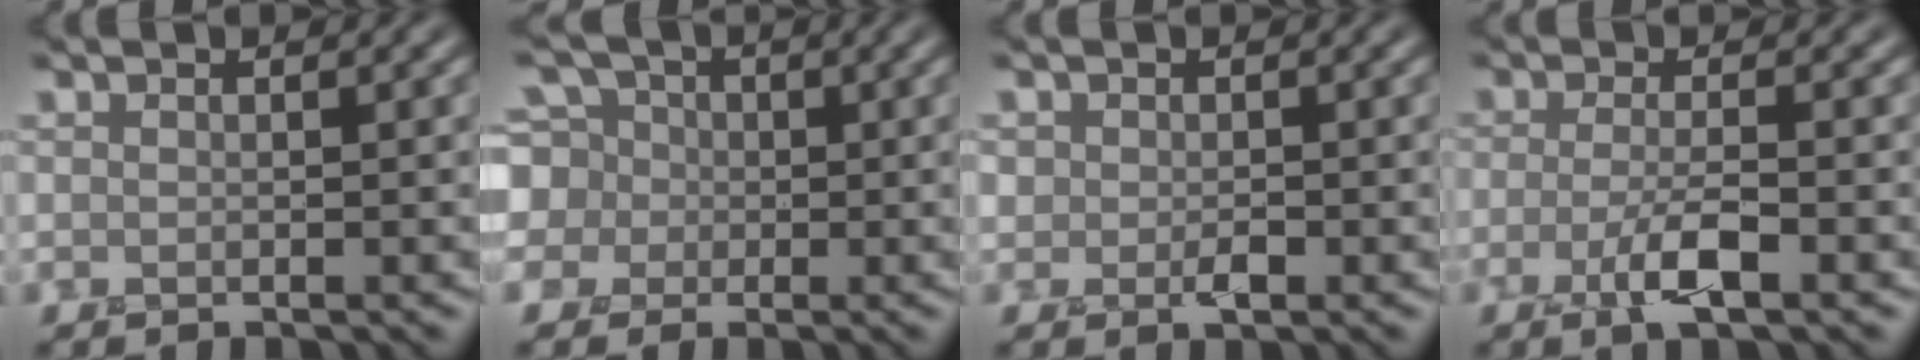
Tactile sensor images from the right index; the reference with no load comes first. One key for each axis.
{"total": 7.3, "fx": 1.3, "fy": 6.8, "fz": 2.1, "tx": -0.053, "ty": 0.043, "tz": -0.008}
{"total": 1.5, "fx": -0.4, "fy": 1.2, "fz": 0.8, "tx": -0.017, "ty": 0.000, "tz": -0.006}
{"total": 2.9, "fx": -1.4, "fy": 0.7, "fz": 2.5, "tx": -0.055, "ty": 0.002, "tz": -0.030}